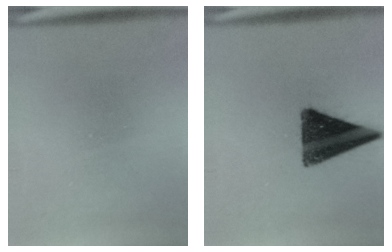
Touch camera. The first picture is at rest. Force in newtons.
{"total": 13.3}